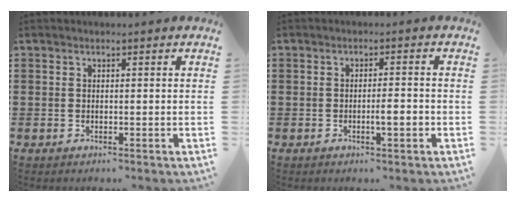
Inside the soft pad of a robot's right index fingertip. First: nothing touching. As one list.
[{"total": 3.1, "force": [-0.9, 0.5, 2.9], "torque": [-0.049, -0.001, -0.016]}]